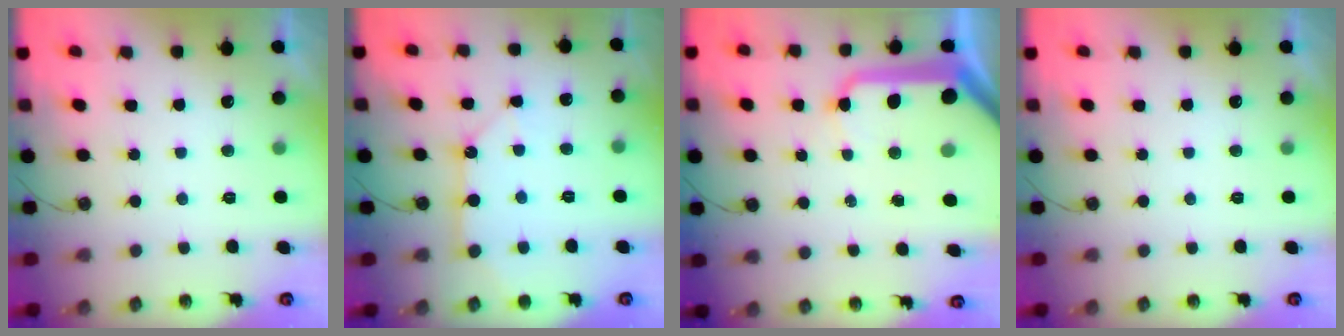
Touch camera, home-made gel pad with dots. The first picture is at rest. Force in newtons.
{"total": 9.9, "press": 9.9, "slide": 0.5}
{"total": 18.6, "press": 18.5, "slide": 2.1}
{"total": 0.0}